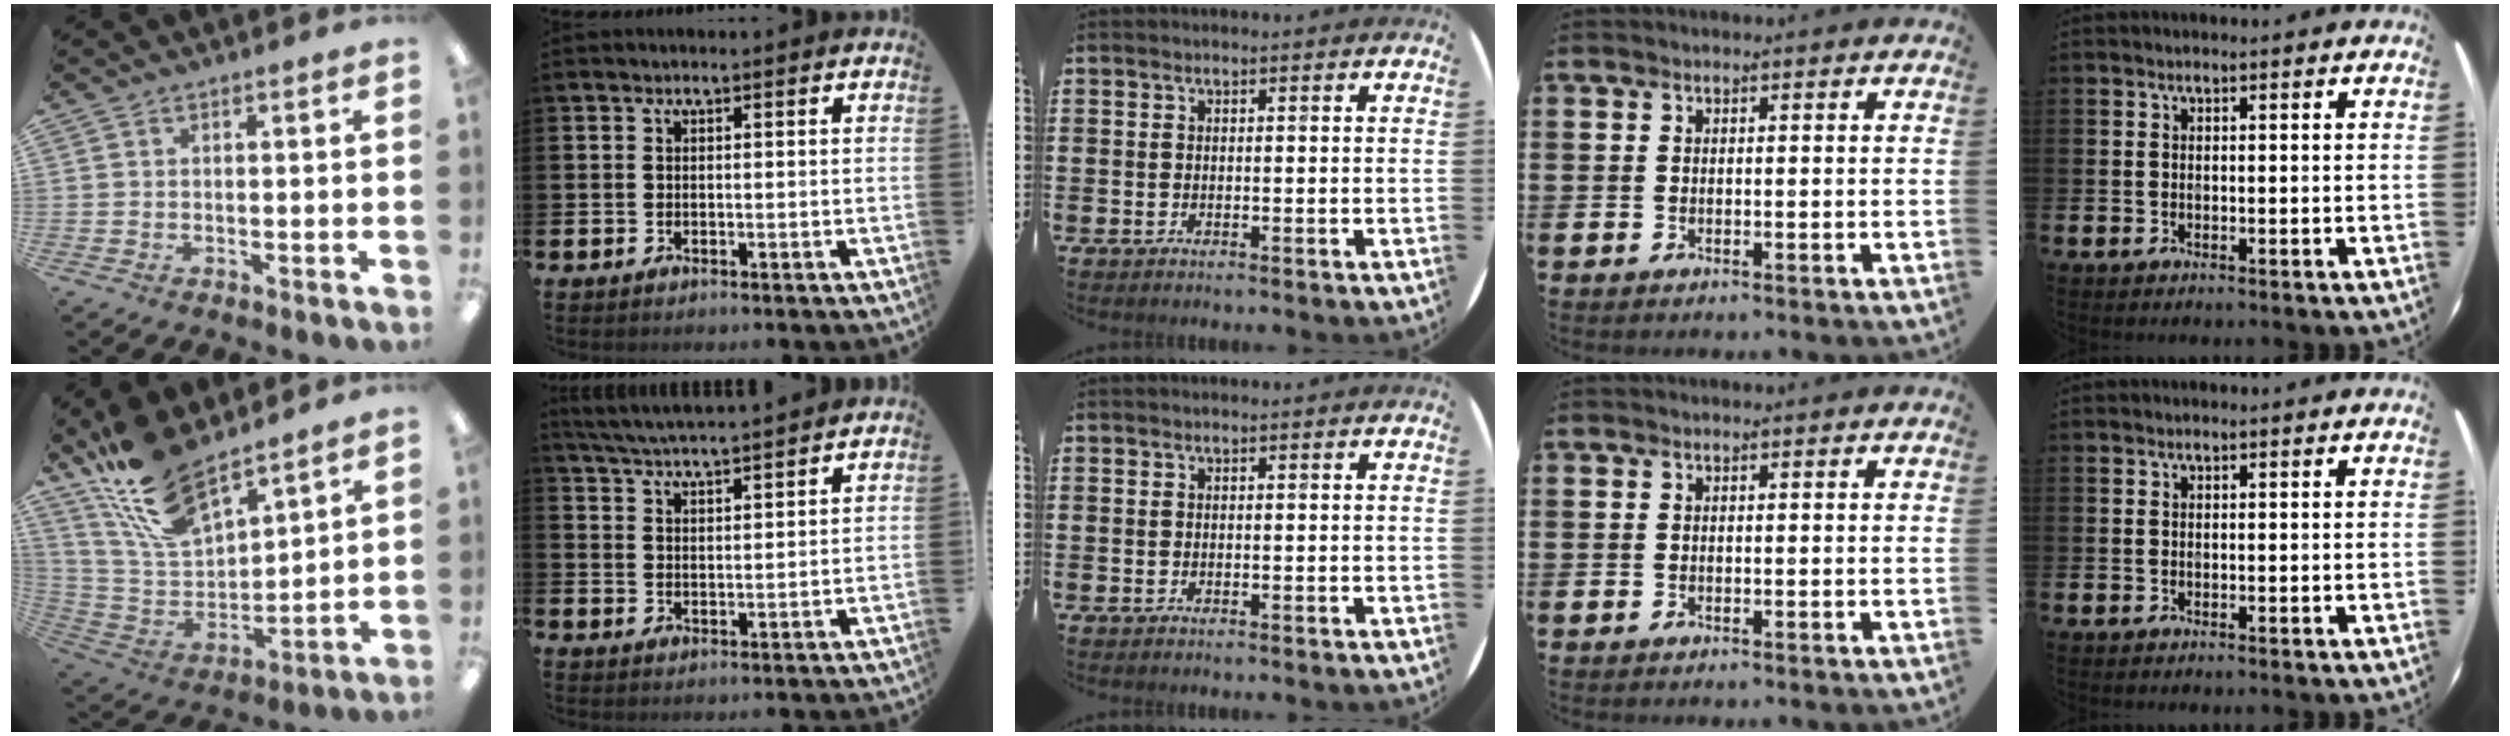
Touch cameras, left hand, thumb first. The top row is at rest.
{"thumb": {"total": 17.7, "force": [14.4, 6.4, 8.1], "torque": [-0.182, -0.080, 0.264]}, "index": {"total": 5.0, "force": [4.9, -0.2, 0.6], "torque": [-0.036, -0.027, 0.089]}}